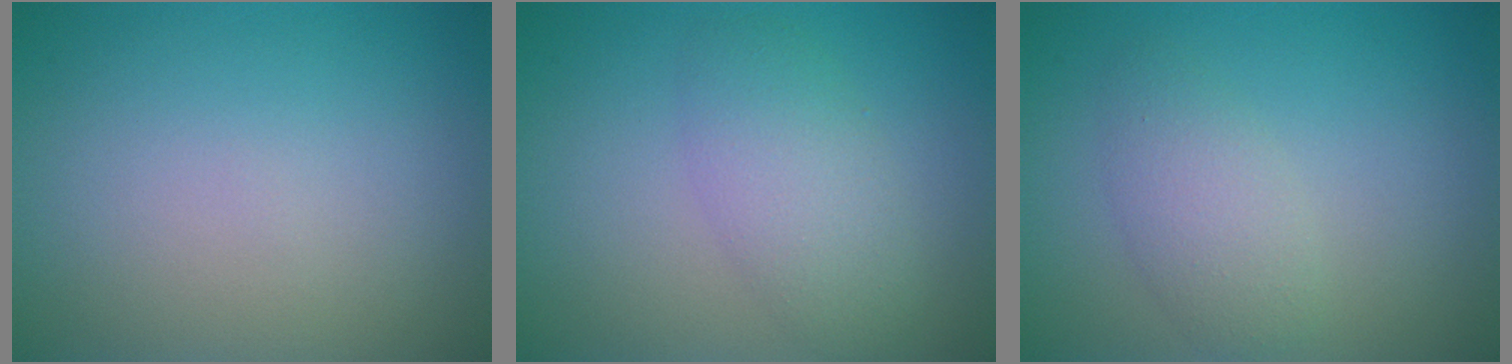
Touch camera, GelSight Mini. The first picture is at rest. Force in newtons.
{"total": 3.5, "press": 3.5, "slide": 0.1}
{"total": 2.6, "press": 2.6, "slide": 0.1}